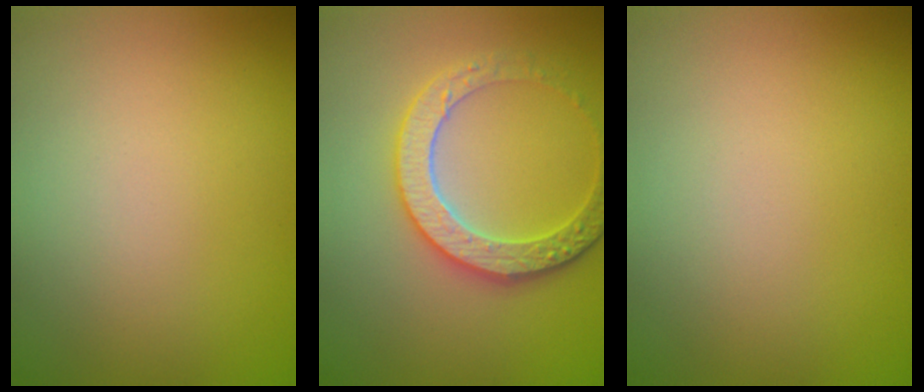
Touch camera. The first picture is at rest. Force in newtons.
{"total": 3.9, "press": 3.9, "slide": 0.8}
{"total": 0.0}